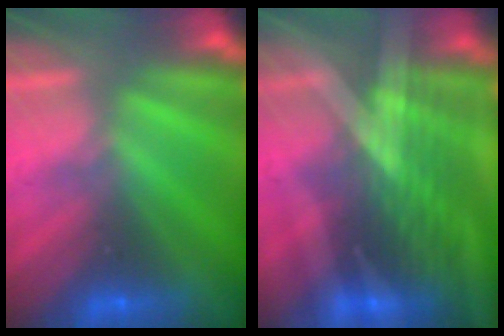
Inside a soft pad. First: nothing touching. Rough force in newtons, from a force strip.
{"total": 3.1}